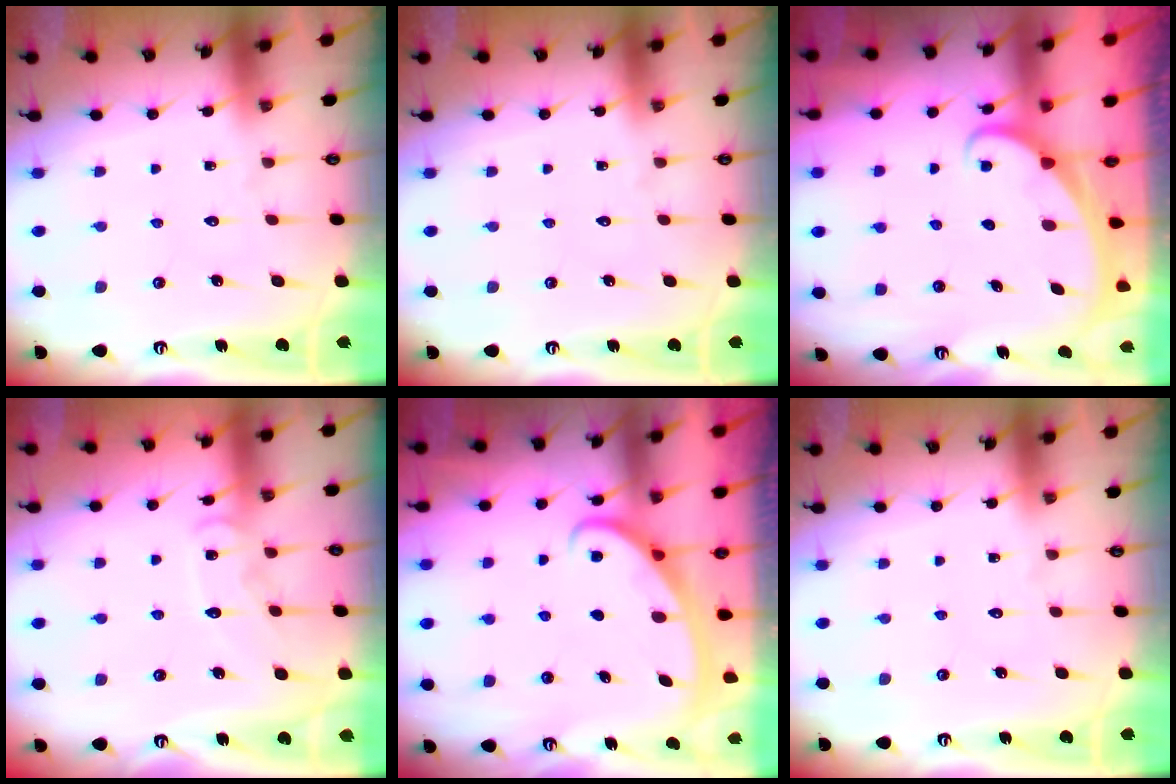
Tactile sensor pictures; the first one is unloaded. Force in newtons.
{"total": 0.0}
{"total": 1.8, "press": 1.8, "slide": 0.1}
{"total": 8.5, "press": 8.4, "slide": 0.7}
{"total": 3.0, "press": 3.0, "slide": 0.4}
{"total": 0.0}